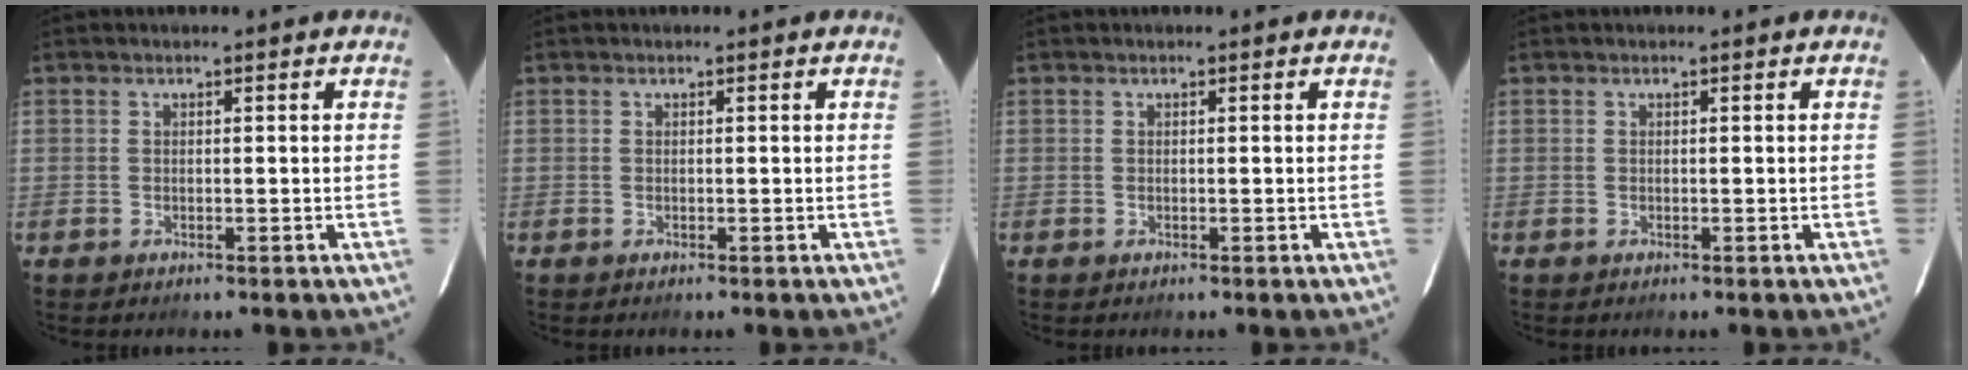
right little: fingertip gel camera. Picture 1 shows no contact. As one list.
[{"total": 0.0}, {"total": 0.0}, {"total": 0.0}]